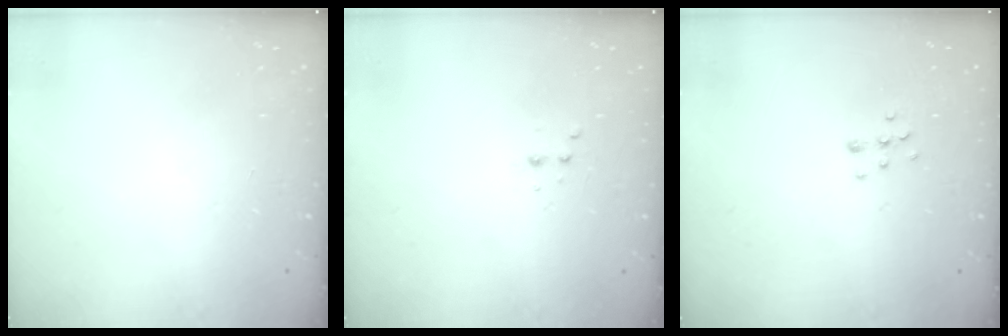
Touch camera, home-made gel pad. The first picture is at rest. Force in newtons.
{"total": 2.5, "press": 2.4, "slide": 0.5}
{"total": 5.8, "press": 5.8, "slide": 0.3}